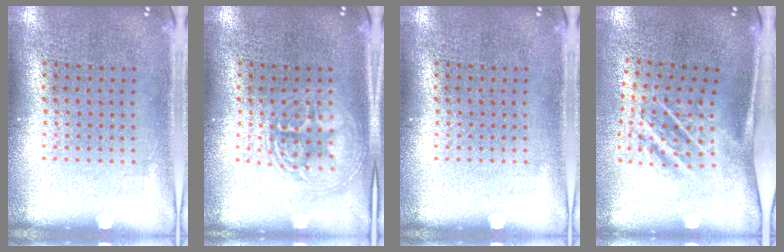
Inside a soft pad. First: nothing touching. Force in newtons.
{"total": 2.9, "press": 2.8, "slide": 0.4}
{"total": 0.0}
{"total": 1.9, "press": 1.2, "slide": 1.5}